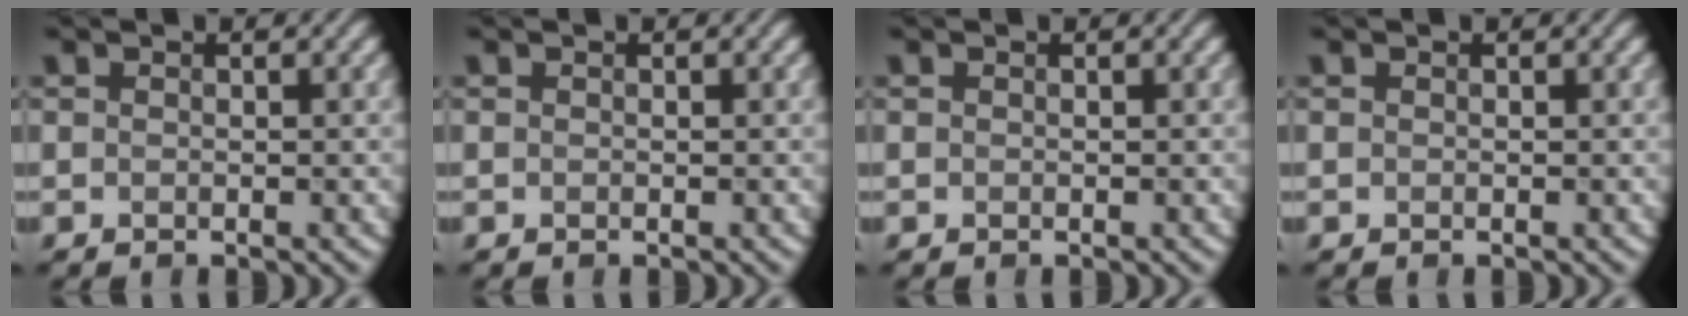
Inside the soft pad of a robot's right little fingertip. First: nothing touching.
{"total": 0.0}
{"total": 0.0}
{"total": 0.0}